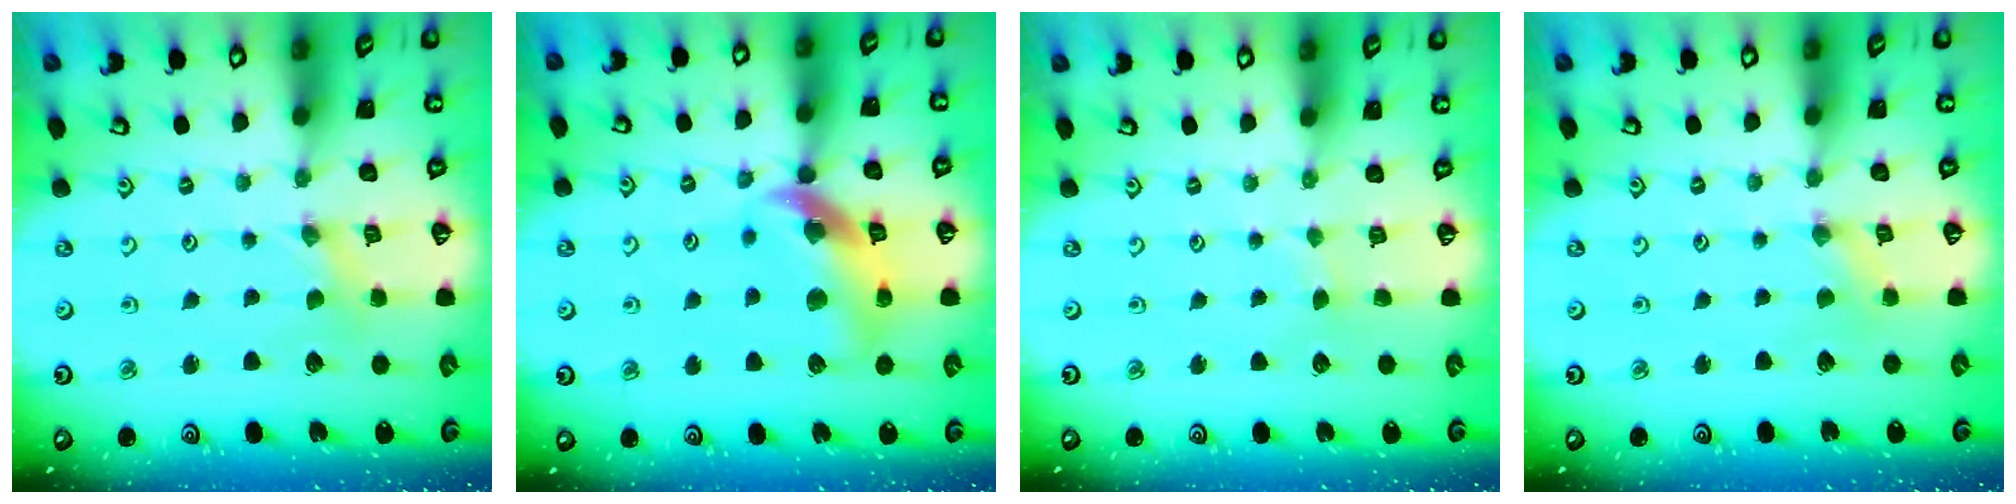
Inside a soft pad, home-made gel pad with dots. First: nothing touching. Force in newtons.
{"total": 14.4, "press": 14.3, "slide": 2.0}
{"total": 1.0, "press": 0.9, "slide": 0.2}
{"total": 0.8, "press": 0.8, "slide": 0.1}